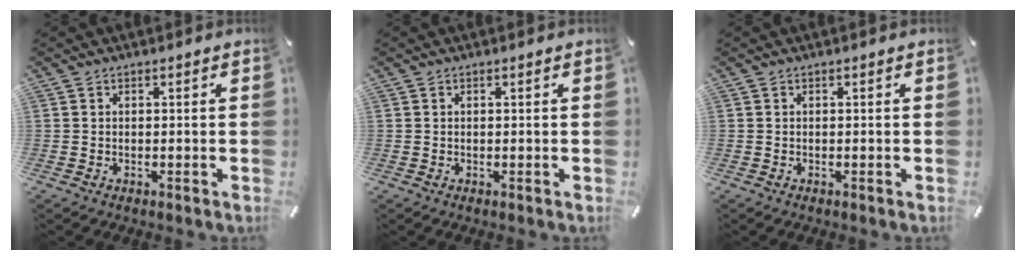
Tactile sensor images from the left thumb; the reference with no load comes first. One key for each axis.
{"total": 0.0}
{"total": 0.0}